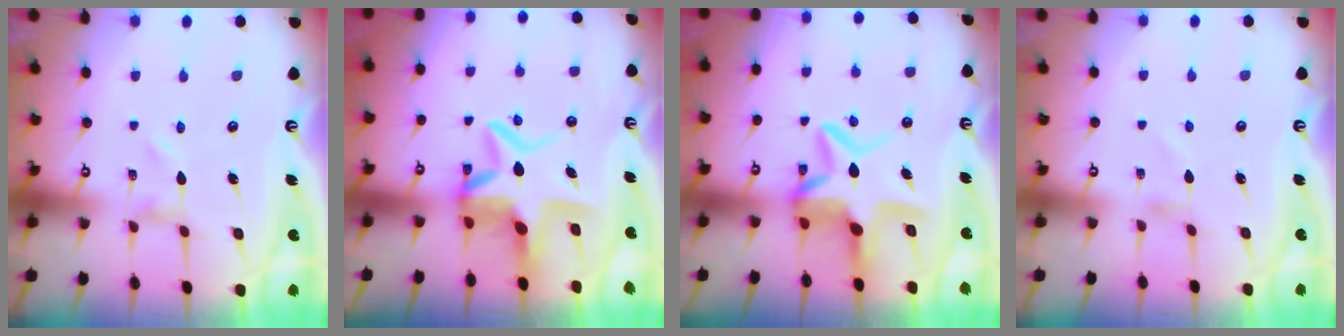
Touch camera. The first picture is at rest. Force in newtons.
{"total": 10.9, "press": 10.4, "slide": 3.1}
{"total": 12.1, "press": 11.9, "slide": 1.8}
{"total": 0.0}